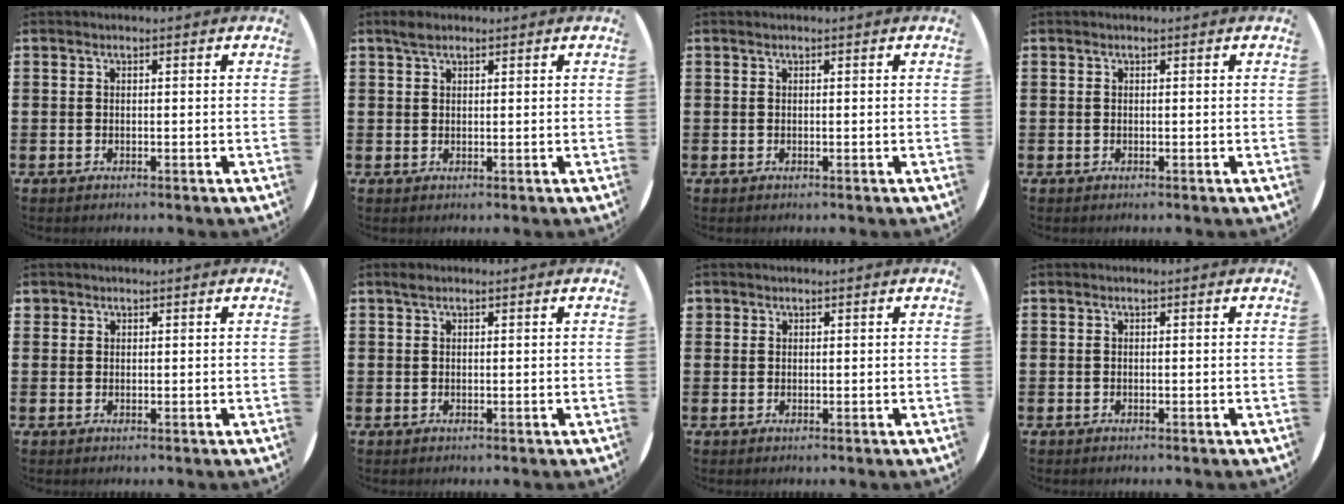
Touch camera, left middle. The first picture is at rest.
{"total": 1.7, "force": [1.3, 0.7, 0.8], "torque": [-0.009, 0.002, 0.022]}
{"total": 0.0}
{"total": 0.0}
{"total": 0.8, "force": [0.7, 0.4, -0.1], "torque": [-0.001, 0.003, 0.014]}
{"total": 0.8, "force": [0.6, 0.4, 0.3], "torque": [0.001, 0.001, 0.008]}
{"total": 0.8, "force": [0.6, 0.4, -0.1], "torque": [0.000, 0.003, 0.013]}
{"total": 0.0}